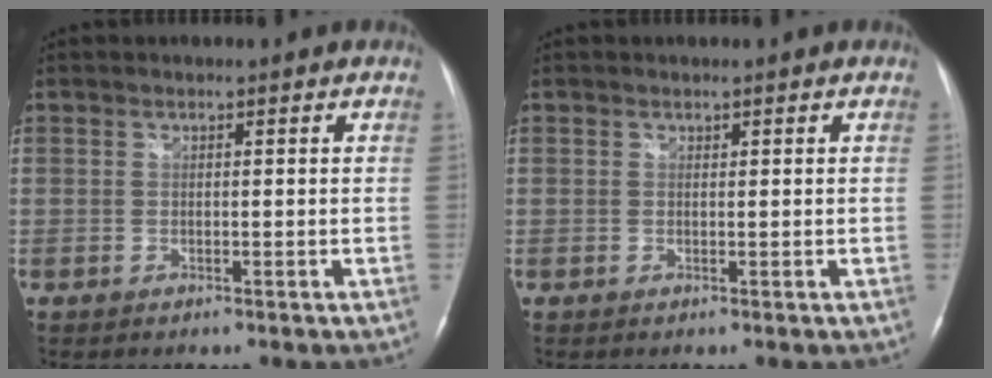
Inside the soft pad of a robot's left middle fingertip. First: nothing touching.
{"total": 0.0}